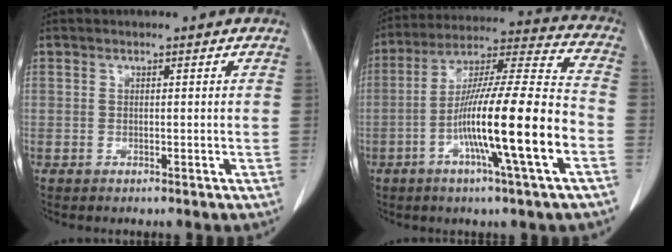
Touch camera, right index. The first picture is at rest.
{"total": 18.3, "force": [-5.9, 0.0, 17.4], "torque": [-0.302, -0.002, -0.105]}